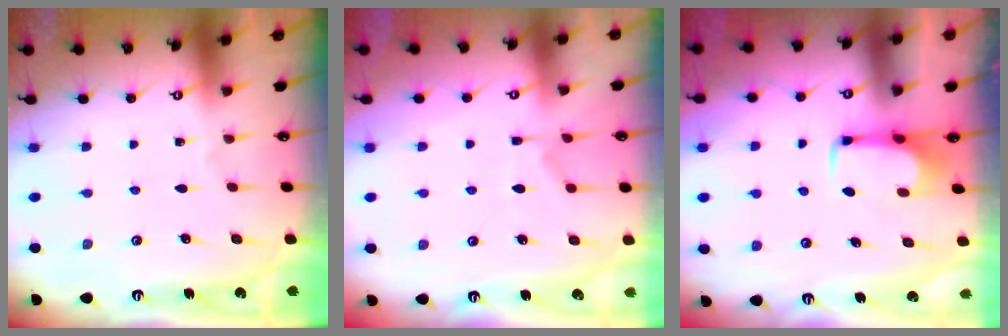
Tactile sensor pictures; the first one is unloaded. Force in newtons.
{"total": 1.9, "press": 1.4, "slide": 1.3}
{"total": 1.7, "press": 1.6, "slide": 0.5}